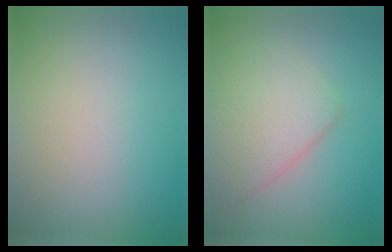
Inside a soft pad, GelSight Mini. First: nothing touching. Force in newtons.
{"total": 4.4, "press": 4.4, "slide": 0.4}